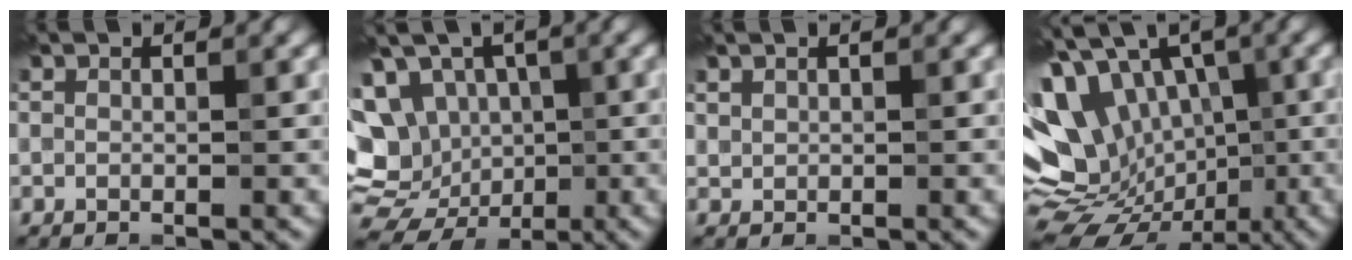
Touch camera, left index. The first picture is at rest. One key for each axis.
{"total": 14.4, "fx": -2.7, "fy": 12.4, "fz": 6.8, "tx": -0.146, "ty": -0.008, "tz": -0.034}
{"total": 0.7, "fx": 0.5, "fy": 0.5, "fz": 0.3, "tx": -0.009, "ty": 0.001, "tz": 0.011}
{"total": 16.0, "fx": -2.8, "fy": 12.7, "fz": 9.3, "tx": -0.161, "ty": 0.019, "tz": -0.047}